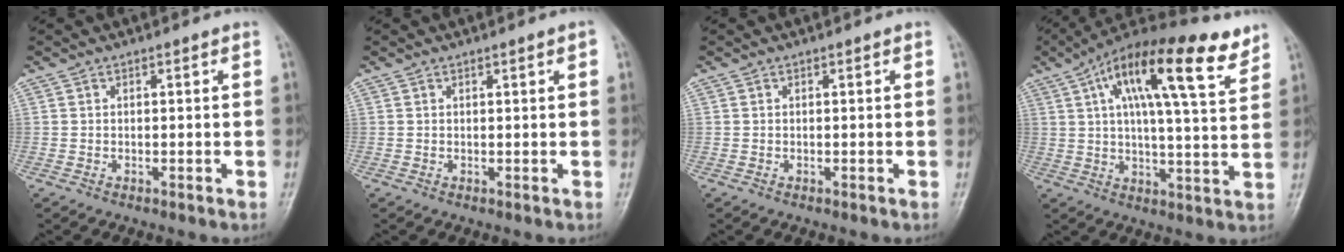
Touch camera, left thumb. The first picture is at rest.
{"total": 1.2, "force": [0.6, 0.2, 1.1], "torque": [-0.016, 0.001, 0.007]}
{"total": 0.0}
{"total": 19.6, "force": [10.1, 5.7, 15.8], "torque": [-0.236, -0.008, 0.155]}